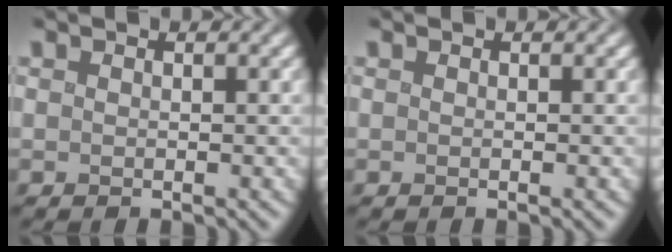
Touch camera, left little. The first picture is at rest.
{"total": 0.0}